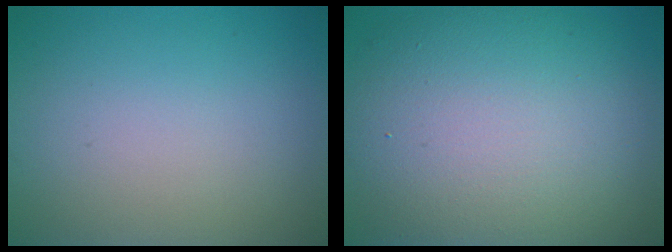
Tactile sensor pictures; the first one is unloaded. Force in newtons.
{"total": 13.5, "press": 13.5, "slide": 1.1}